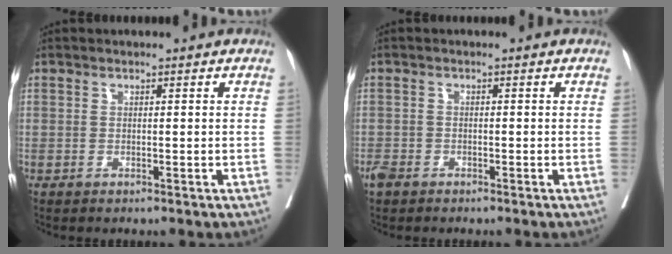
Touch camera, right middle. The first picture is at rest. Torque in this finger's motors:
{"motor_torque": [-0.14, -0.24, 0.08, 0.02]}